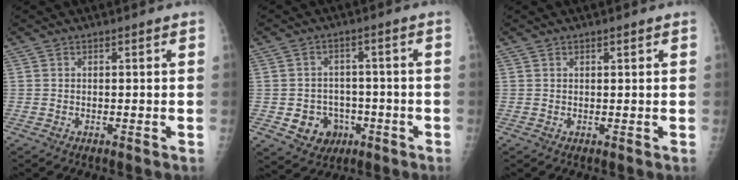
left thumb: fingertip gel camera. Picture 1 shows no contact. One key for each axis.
{"total": 7.8, "fx": -2.6, "fy": 6.8, "fz": 2.9, "tx": -0.017, "ty": 0.020, "tz": -0.029}
{"total": 0.7, "fx": 0.5, "fy": 0.2, "fz": 0.5, "tx": -0.007, "ty": -0.002, "tz": 0.008}